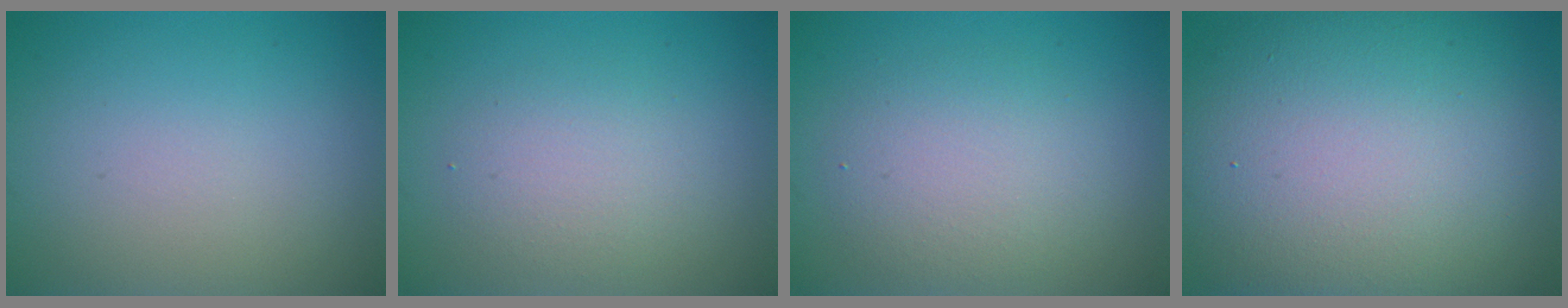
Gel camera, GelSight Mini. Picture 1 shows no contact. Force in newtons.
{"total": 2.6, "press": 2.6, "slide": 0.1}
{"total": 3.7, "press": 3.7, "slide": 0.3}
{"total": 15.8, "press": 15.8, "slide": 1.1}